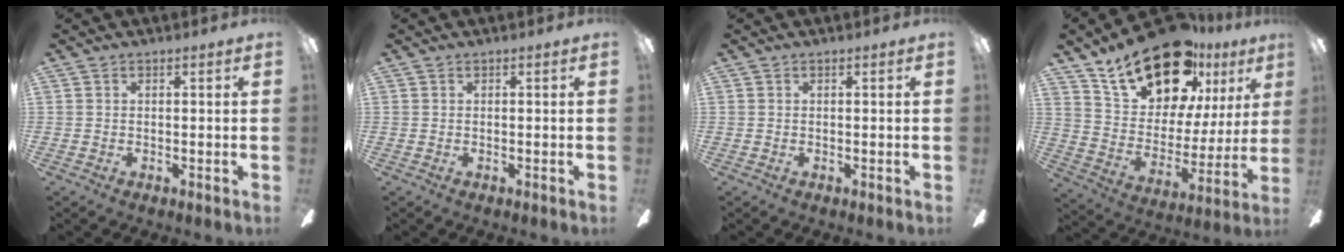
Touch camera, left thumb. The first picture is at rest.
{"total": 0.0}
{"total": 0.0}
{"total": 22.2, "force": [16.6, 10.2, 10.7], "torque": [-0.185, -0.106, 0.293]}